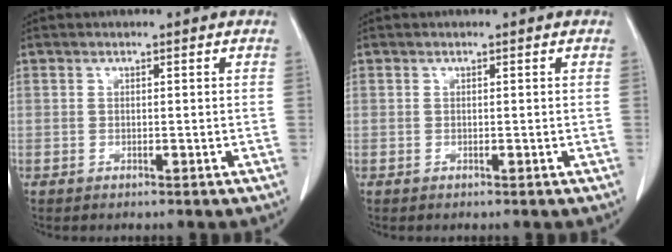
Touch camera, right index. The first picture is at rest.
{"total": 0.0}